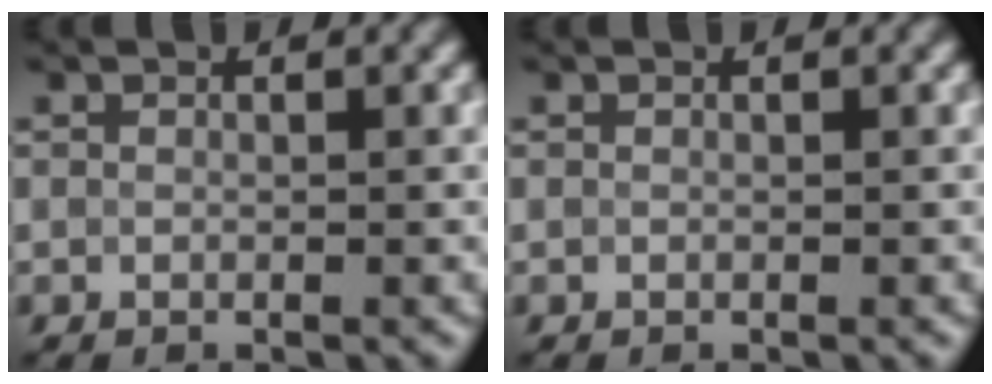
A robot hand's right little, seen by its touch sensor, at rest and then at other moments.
{"total": 0.0}